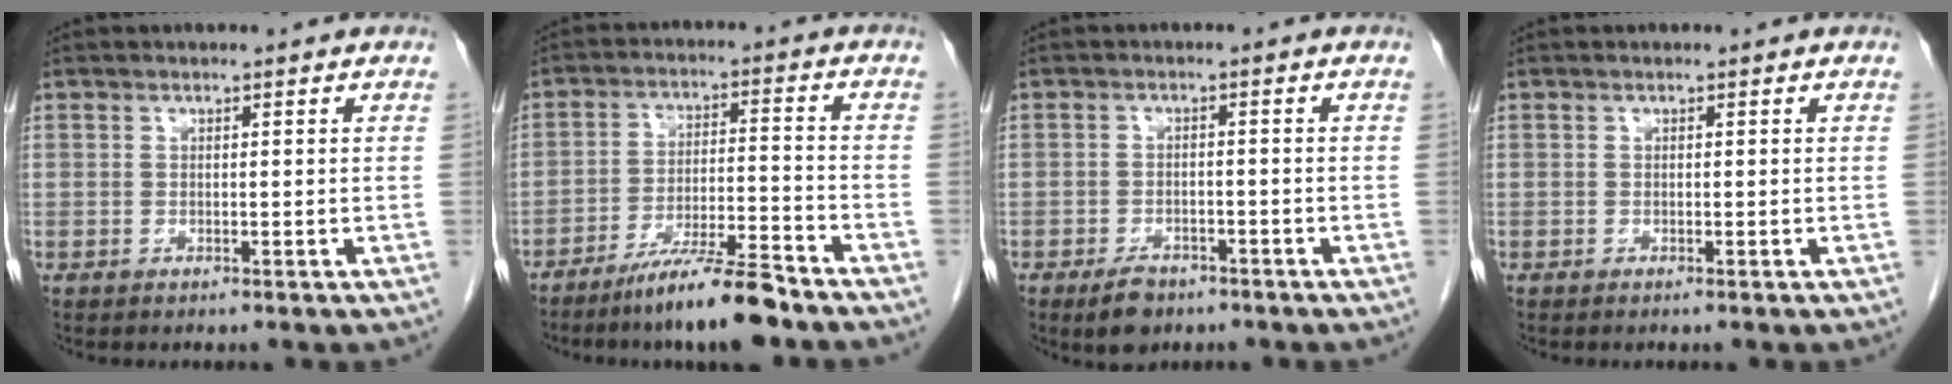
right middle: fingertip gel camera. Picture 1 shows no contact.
{"total": 10.0, "force": [-7.9, 0.3, 6.1], "torque": [-0.101, -0.016, -0.139]}
{"total": 4.3, "force": [-3.0, 2.3, 2.0], "torque": [-0.035, 0.000, -0.043]}
{"total": 0.0}